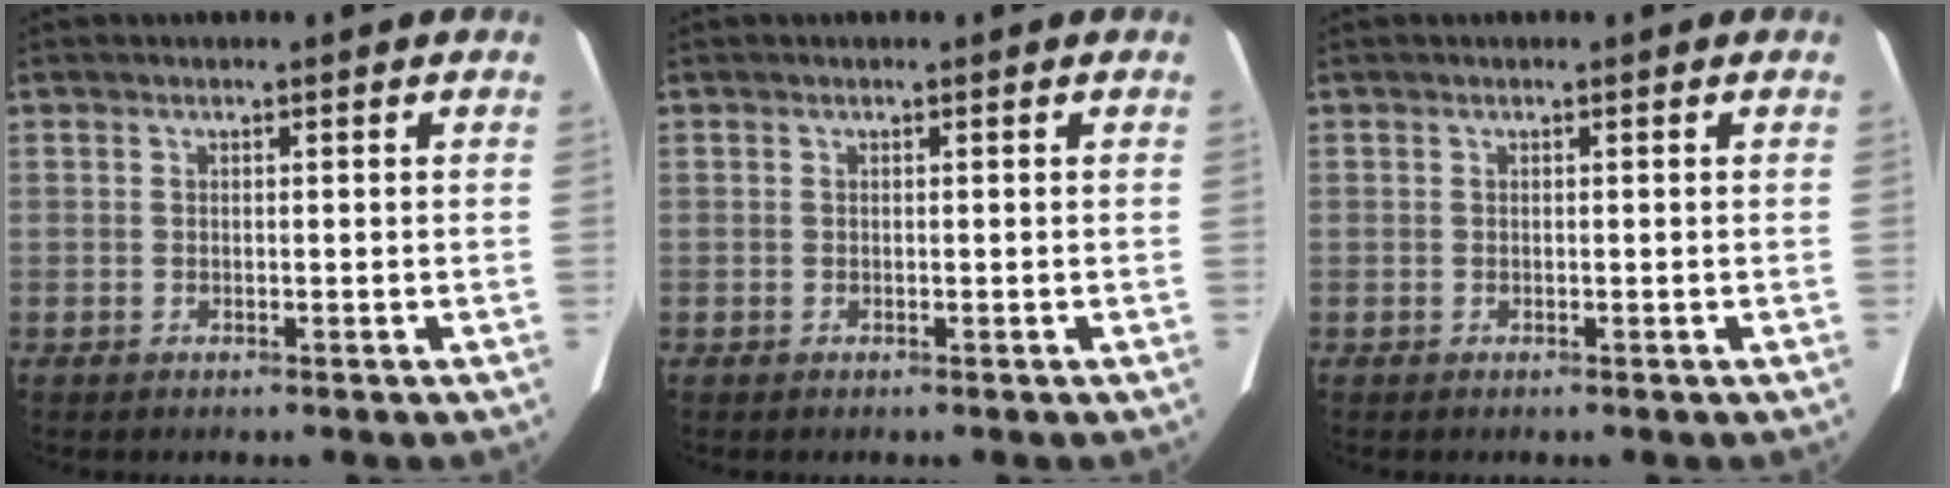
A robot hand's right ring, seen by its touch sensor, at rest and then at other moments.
{"total": 0.0}
{"total": 0.0}